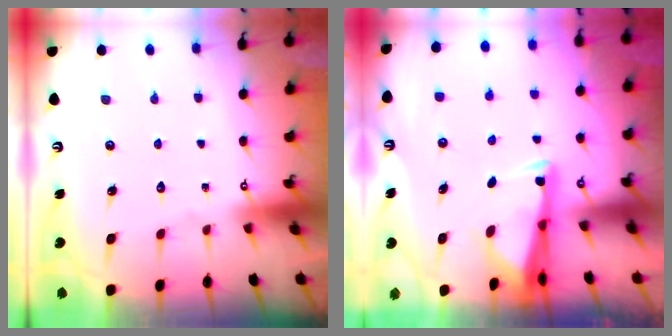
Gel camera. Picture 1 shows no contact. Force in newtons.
{"total": 2.9, "press": 2.8, "slide": 0.9}